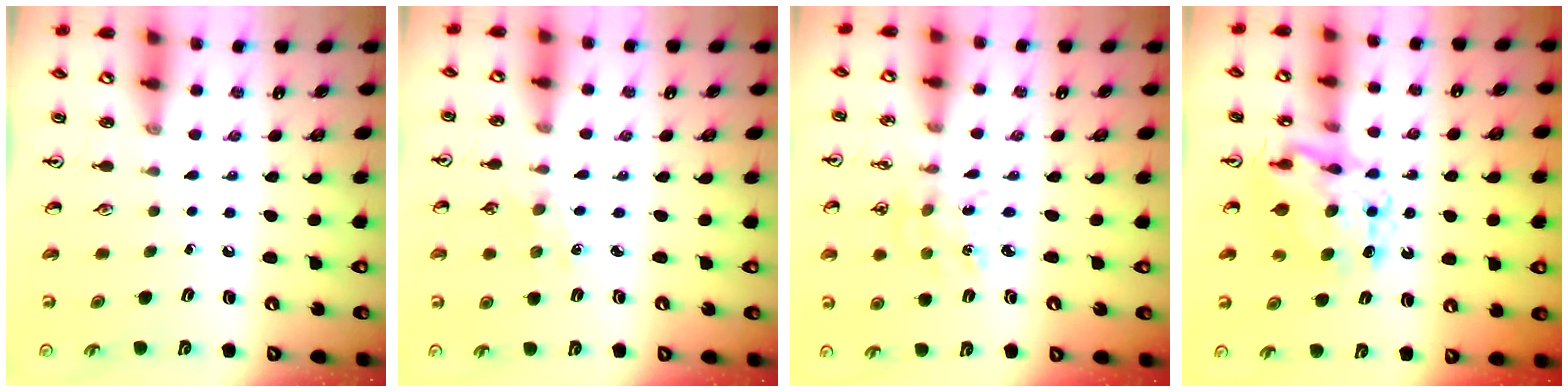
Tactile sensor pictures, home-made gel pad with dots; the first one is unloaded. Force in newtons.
{"total": 1.1, "press": 1.1, "slide": 0.2}
{"total": 2.8, "press": 2.8, "slide": 0.2}
{"total": 10.0, "press": 10.0, "slide": 0.8}